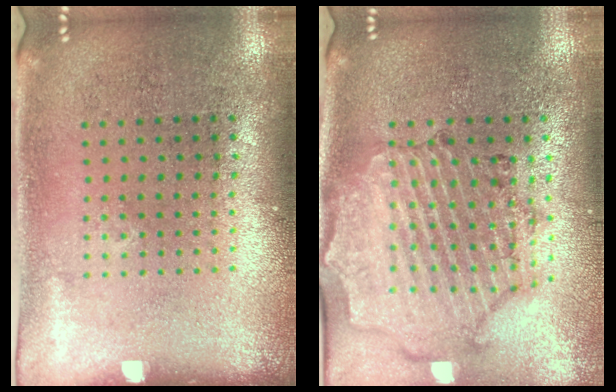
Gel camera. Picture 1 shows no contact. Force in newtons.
{"total": 1.7, "press": 1.7, "slide": 0.3}